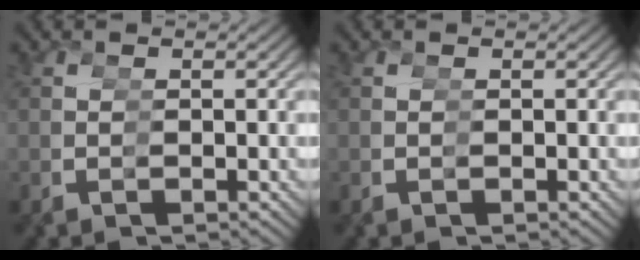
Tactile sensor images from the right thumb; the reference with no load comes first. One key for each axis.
{"total": 0.0}